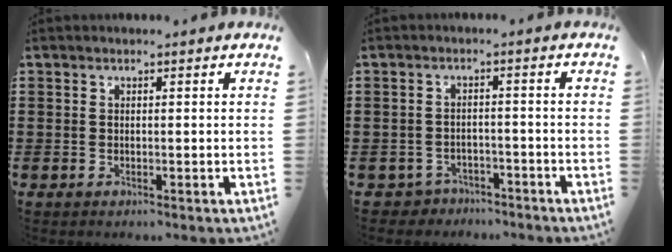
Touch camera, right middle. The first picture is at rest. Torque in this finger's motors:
{"motor_torque": [0.06, 0.18, -0.01, -0.02]}